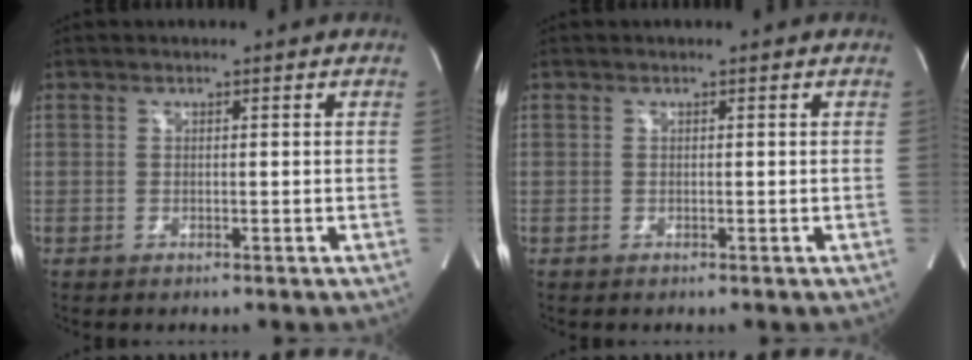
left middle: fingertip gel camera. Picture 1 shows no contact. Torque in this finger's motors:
{"motor_torque": [0.00, 0.00, -0.03, 0.00]}